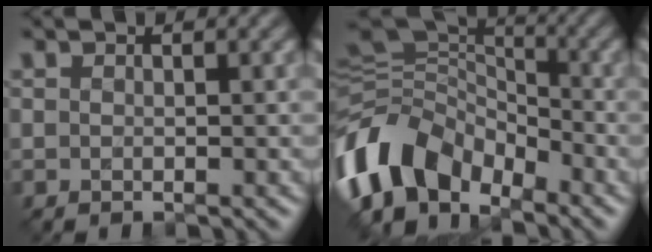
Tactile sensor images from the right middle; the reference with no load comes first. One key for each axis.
{"total": 9.9, "fx": -5.3, "fy": 6.1, "fz": 5.7, "tx": -0.107, "ty": 0.001, "tz": -0.111}